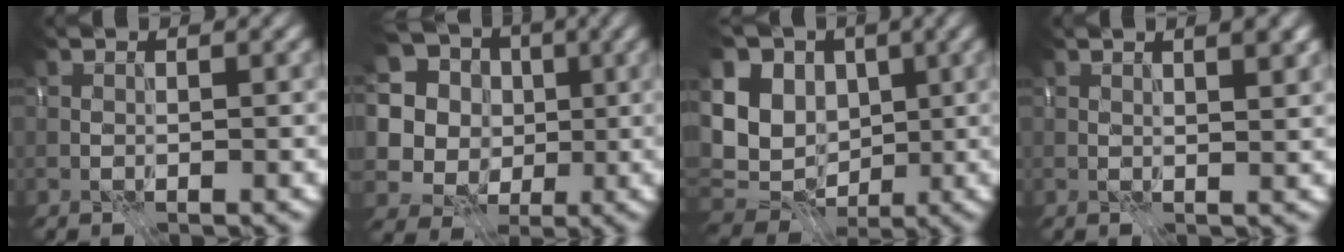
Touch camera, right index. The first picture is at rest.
{"total": 12.1, "force": [3.1, 10.8, 4.6], "torque": [-0.150, 0.025, 0.041]}
{"total": 11.9, "force": [2.9, 9.6, 6.5], "torque": [-0.138, 0.025, 0.034]}
{"total": 3.4, "force": [1.8, 1.1, 2.6], "torque": [-0.028, 0.006, 0.020]}